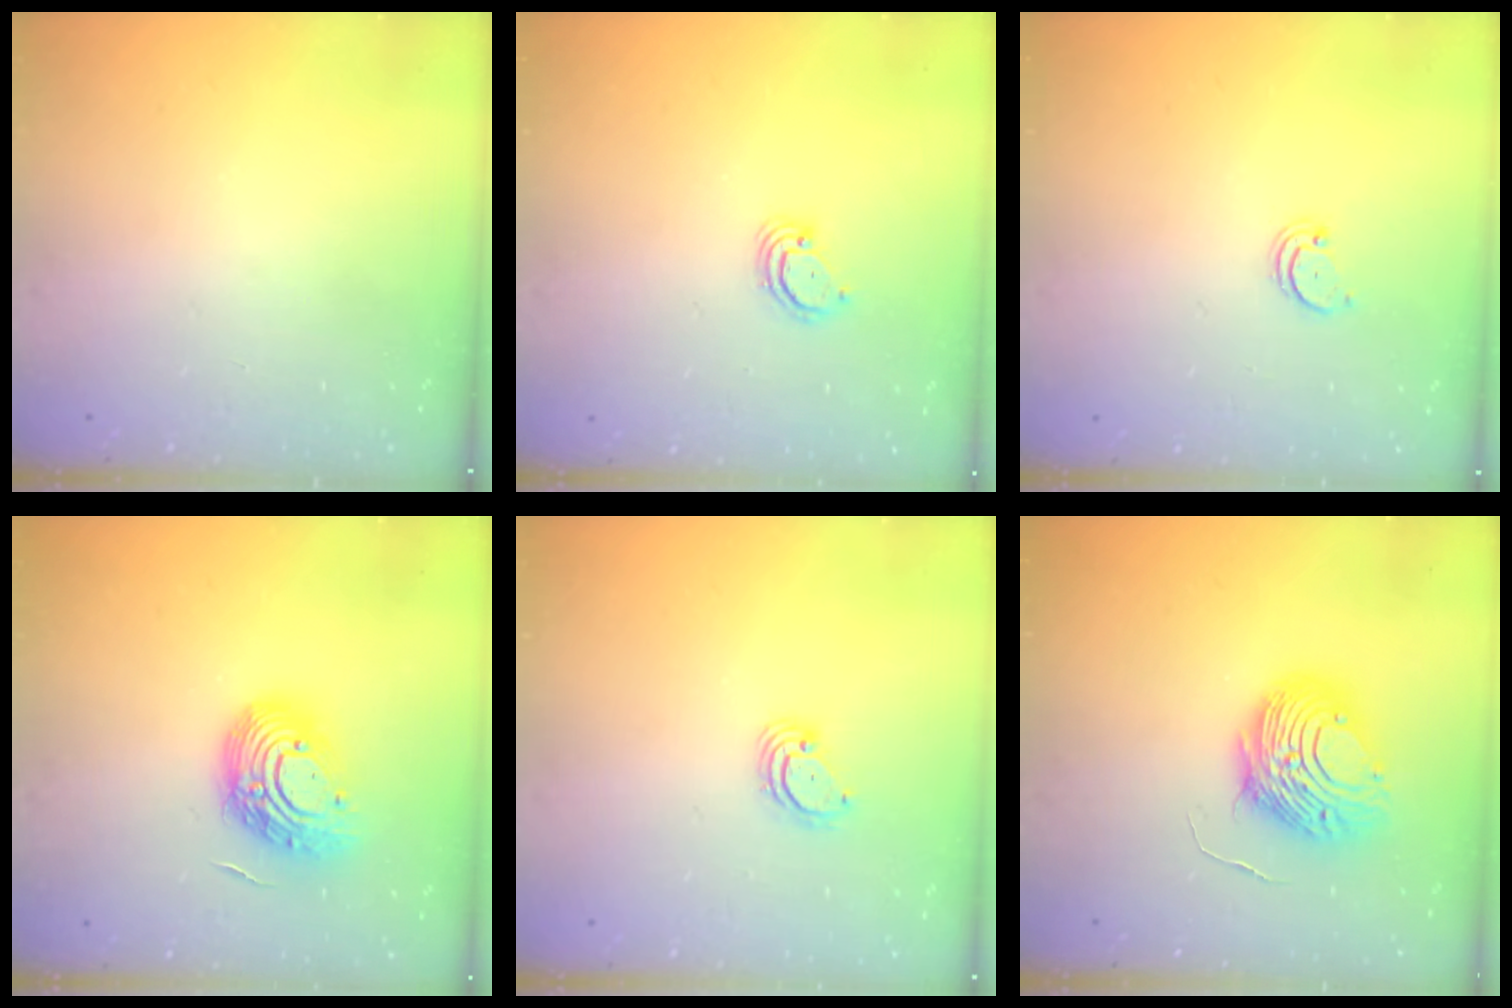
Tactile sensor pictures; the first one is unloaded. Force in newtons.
{"total": 2.8, "press": 2.8, "slide": 0.3}
{"total": 2.0, "press": 2.0, "slide": 0.2}
{"total": 14.8, "press": 14.7, "slide": 1.5}
{"total": 4.1, "press": 4.0, "slide": 0.3}
{"total": 10.6, "press": 10.6, "slide": 0.9}